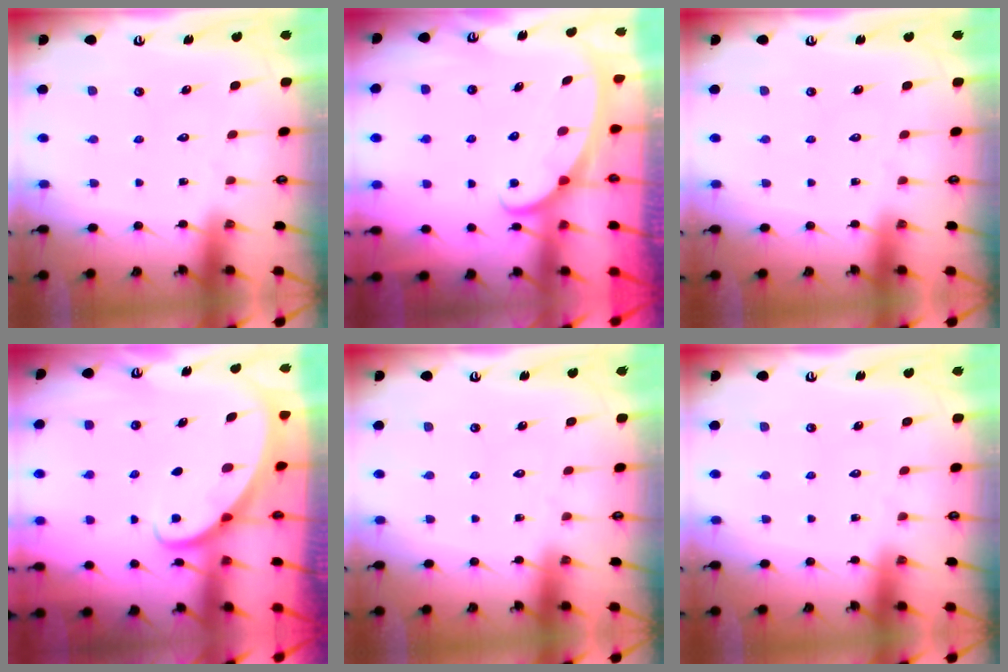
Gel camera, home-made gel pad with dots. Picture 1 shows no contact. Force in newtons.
{"total": 2.4, "press": 2.3, "slide": 0.4}
{"total": 0.0}
{"total": 2.4, "press": 2.4, "slide": 0.2}
{"total": 0.0}
{"total": 0.0}